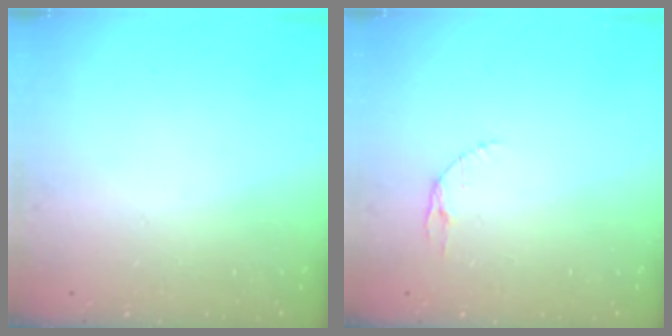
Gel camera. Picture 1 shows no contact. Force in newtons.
{"total": 2.9, "press": 2.9, "slide": 0.4}